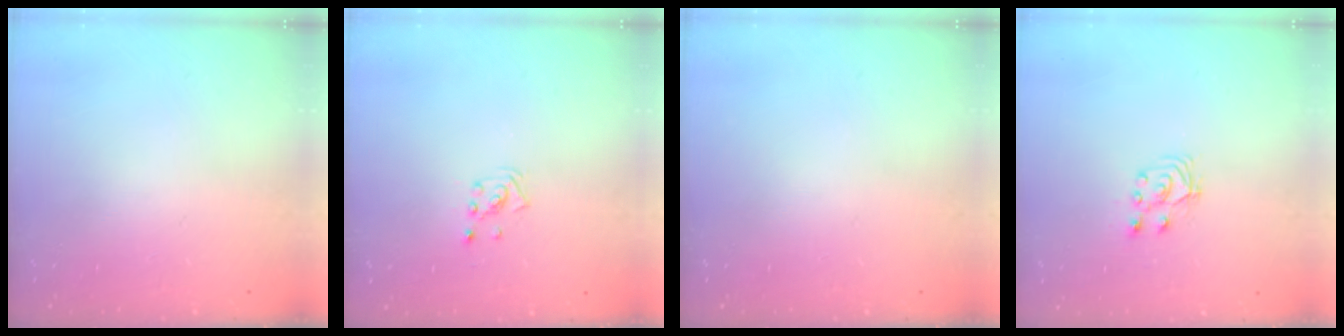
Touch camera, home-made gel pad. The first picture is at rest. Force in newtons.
{"total": 1.9, "press": 1.9, "slide": 0.1}
{"total": 0.0}
{"total": 3.1, "press": 3.0, "slide": 0.7}